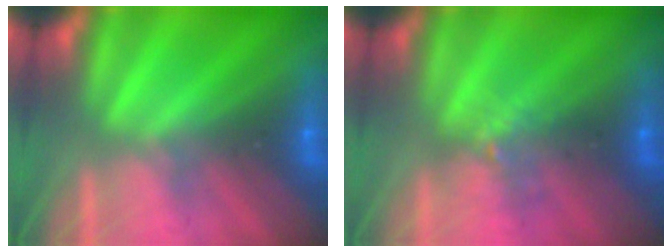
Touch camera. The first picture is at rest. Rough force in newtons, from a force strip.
{"total": 2.1}